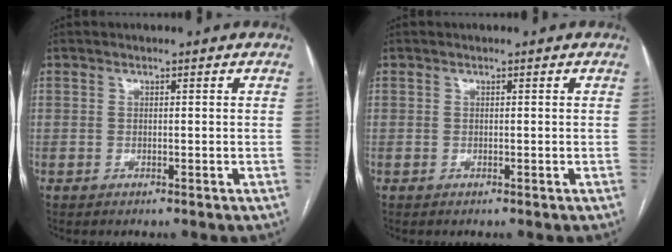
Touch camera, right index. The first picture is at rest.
{"total": 0.0}